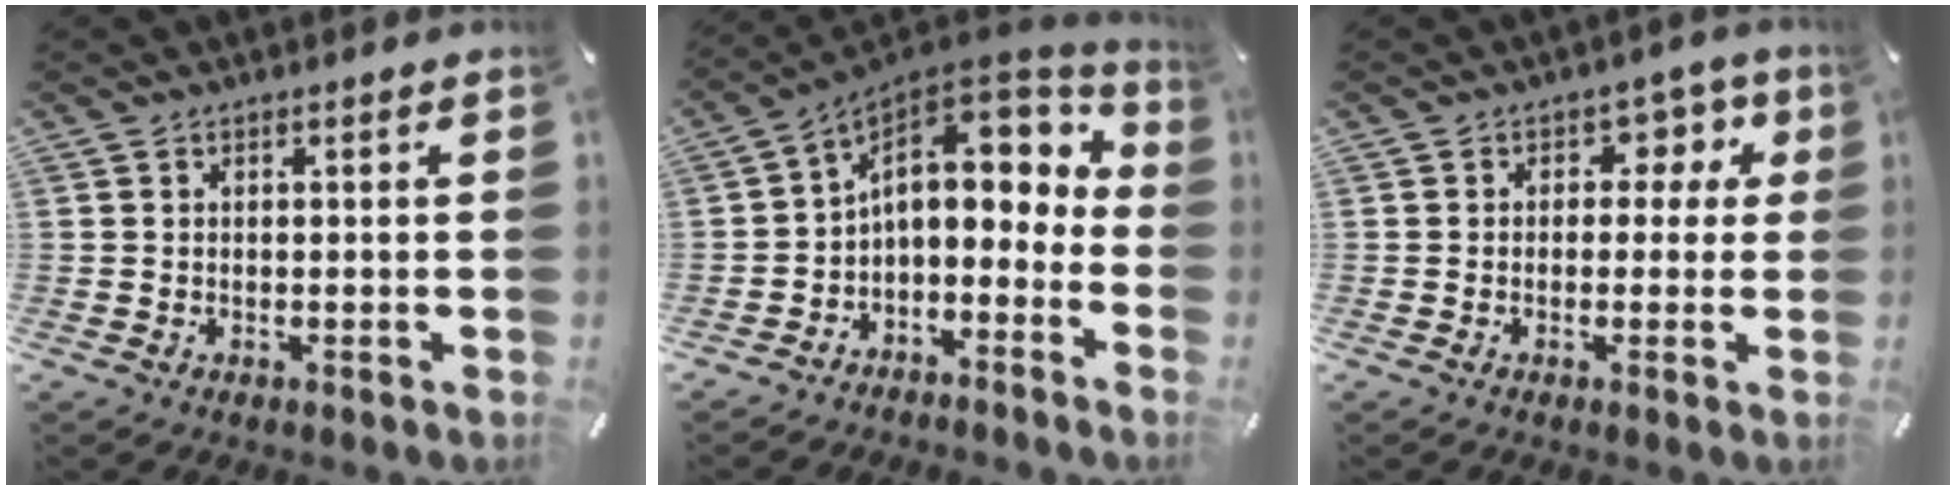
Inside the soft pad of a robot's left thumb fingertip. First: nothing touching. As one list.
[{"total": 12.9, "force": [2.9, 8.6, 9.2], "torque": [-0.142, -0.021, 0.050]}, {"total": 5.3, "force": [0.9, 4.4, 2.9], "torque": [-0.028, -0.001, 0.007]}]